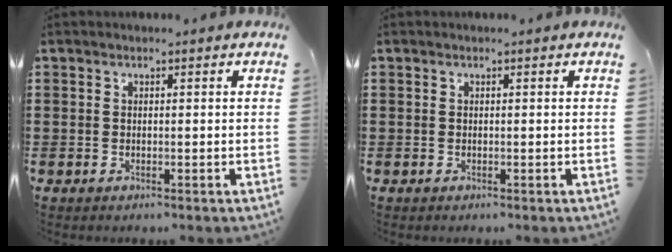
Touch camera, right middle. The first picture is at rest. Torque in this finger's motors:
{"motor_torque": [0.33, -0.64, 0.00, -0.01]}